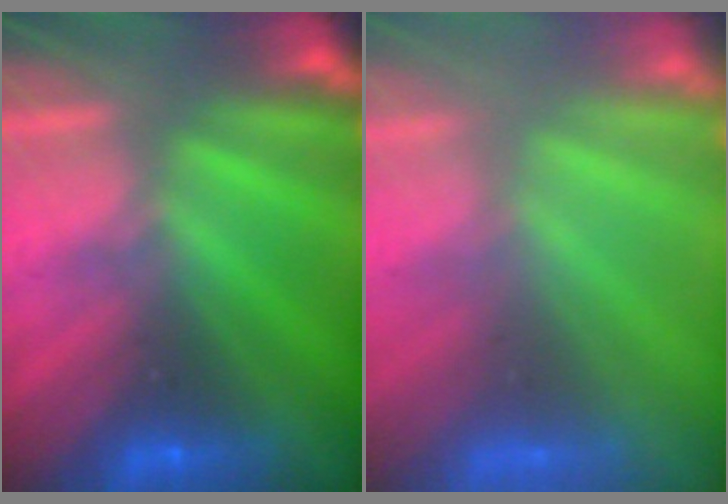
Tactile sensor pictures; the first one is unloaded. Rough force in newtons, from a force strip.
{"total": 8.3}